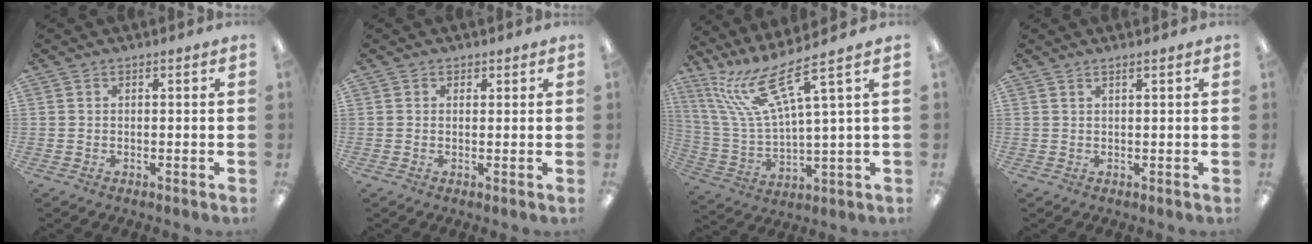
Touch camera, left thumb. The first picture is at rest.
{"total": 1.2, "force": [0.7, 0.9, 0.1], "torque": [0.006, -0.001, 0.011]}
{"total": 16.5, "force": [9.5, 3.4, 13.0], "torque": [-0.281, -0.042, 0.158]}
{"total": 1.0, "force": [0.8, -0.1, 0.6], "torque": [-0.011, -0.001, 0.014]}